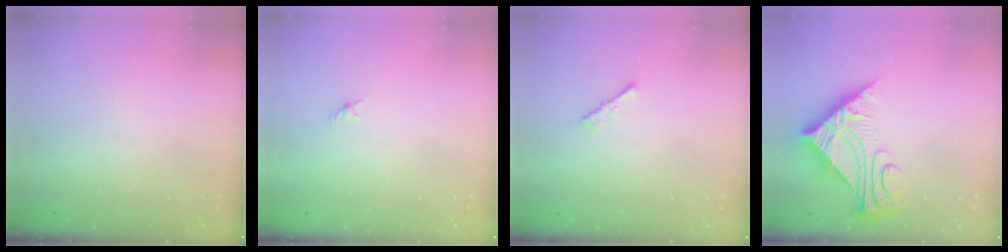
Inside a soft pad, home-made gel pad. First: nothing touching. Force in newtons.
{"total": 0.5, "press": 0.3, "slide": 0.4}
{"total": 2.2, "press": 2.1, "slide": 0.5}
{"total": 7.9, "press": 7.9, "slide": 0.8}